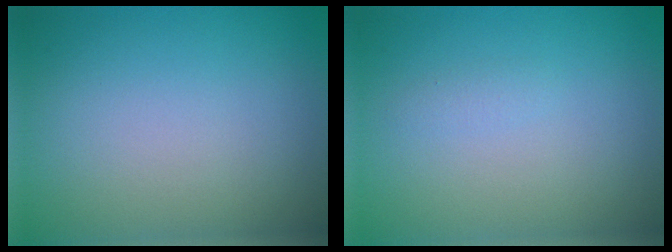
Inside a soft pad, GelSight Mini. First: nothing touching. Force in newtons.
{"total": 0.6, "press": 0.6, "slide": 0.0}